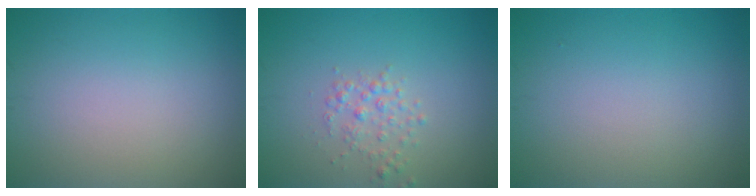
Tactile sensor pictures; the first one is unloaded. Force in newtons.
{"total": 1.7, "press": 1.7, "slide": 0.1}
{"total": 0.0}